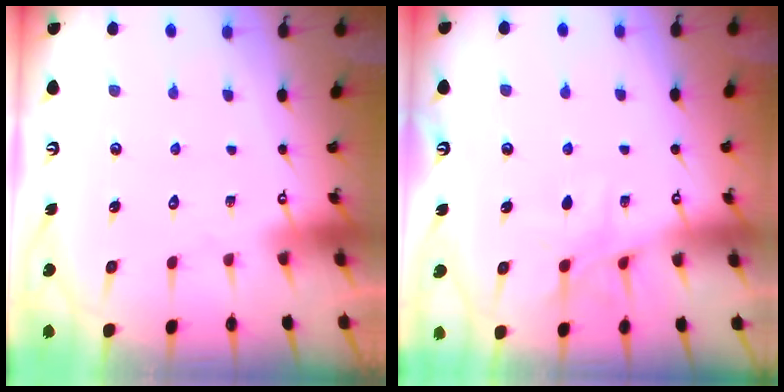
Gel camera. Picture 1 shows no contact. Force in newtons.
{"total": 6.5, "press": 6.4, "slide": 0.6}